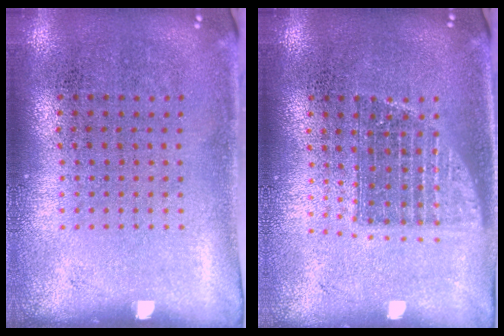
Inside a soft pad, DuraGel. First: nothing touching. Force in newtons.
{"total": 1.3, "press": 1.1, "slide": 0.8}